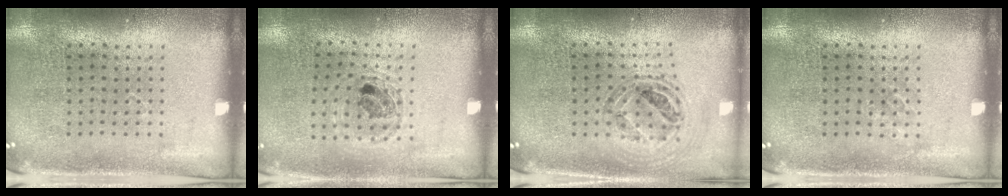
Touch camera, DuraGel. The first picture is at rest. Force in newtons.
{"total": 0.9, "press": 0.9, "slide": 0.0}
{"total": 0.9, "press": 0.9, "slide": 0.0}
{"total": 0.8, "press": 0.8, "slide": 0.1}